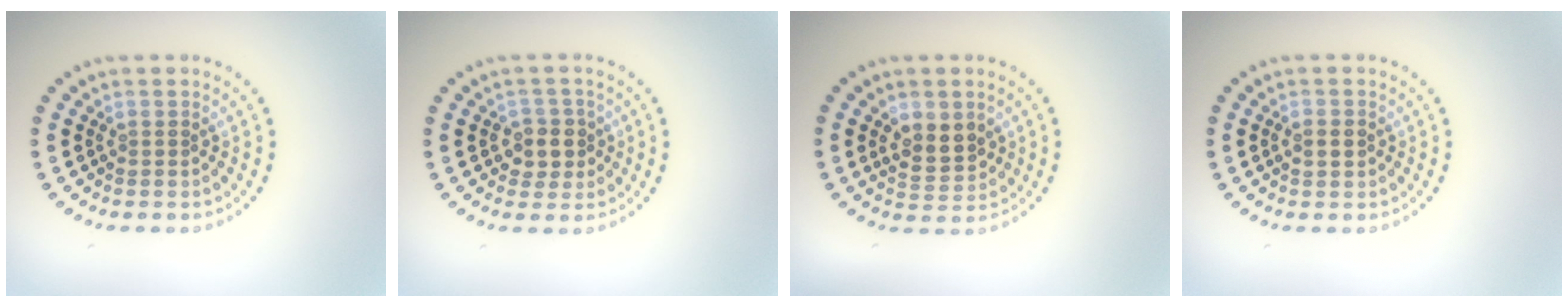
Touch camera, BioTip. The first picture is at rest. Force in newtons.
{"total": 2.7, "press": 2.5, "slide": 1.0}
{"total": 3.1, "press": 3.0, "slide": 0.9}
{"total": 2.1, "press": 2.1, "slide": 0.2}